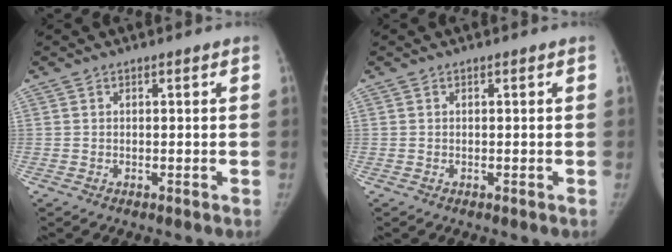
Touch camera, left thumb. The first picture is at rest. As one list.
[{"total": 0.0}]